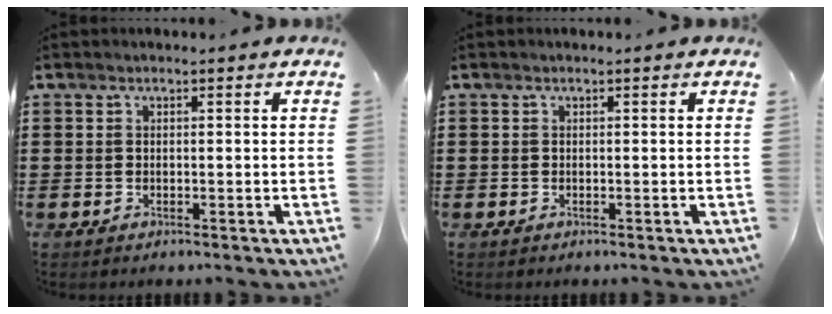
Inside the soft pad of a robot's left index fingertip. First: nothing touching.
{"total": 0.0}